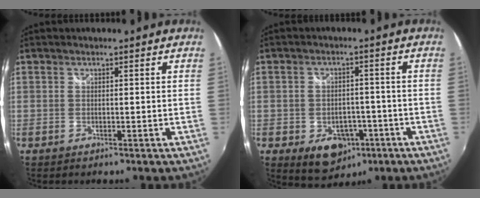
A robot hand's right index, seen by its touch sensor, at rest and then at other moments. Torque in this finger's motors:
{"motor_torque": [0.33, -0.38, 0.10, 0.05]}